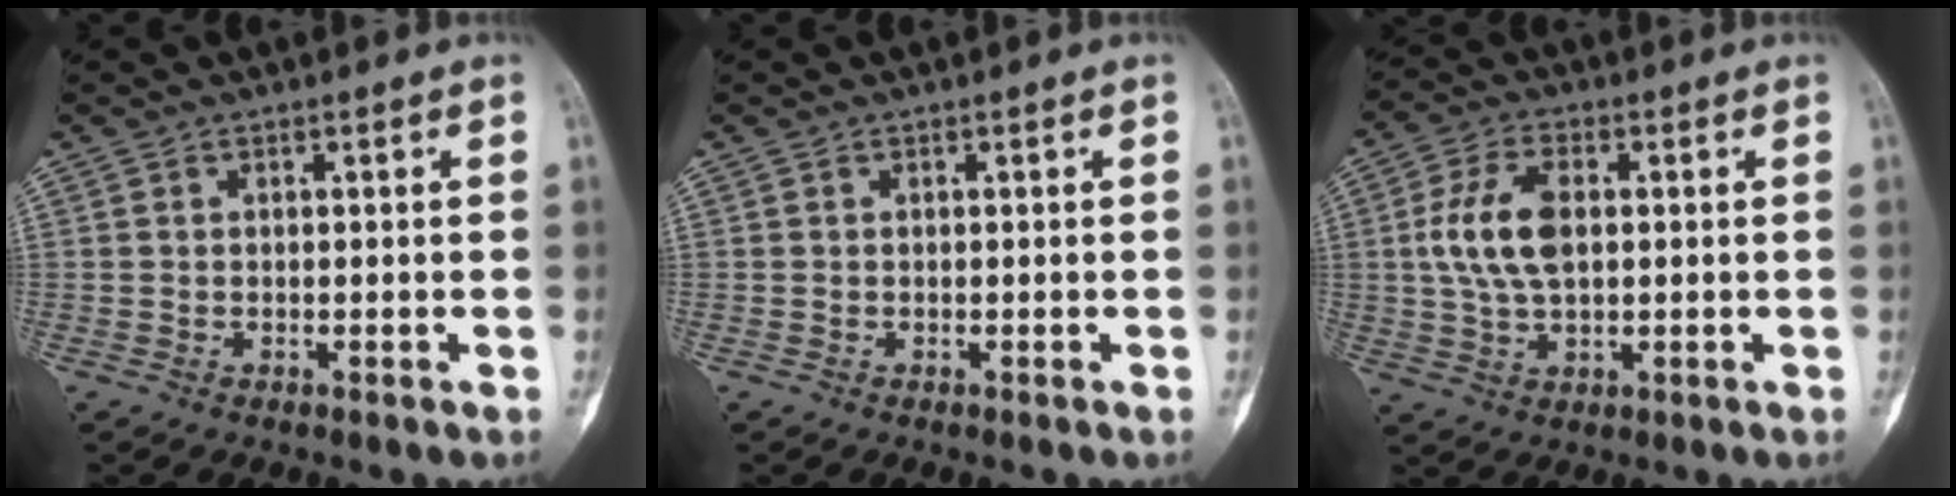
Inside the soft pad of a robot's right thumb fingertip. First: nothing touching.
{"total": 0.0}
{"total": 10.3, "force": [1.3, 5.7, 8.5], "torque": [-0.171, 0.006, 0.027]}